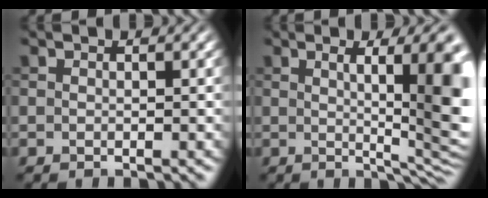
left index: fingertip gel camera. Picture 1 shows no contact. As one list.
[{"total": 11.1, "force": [1.5, 2.7, 10.7], "torque": [-0.121, 0.000, 0.027]}]